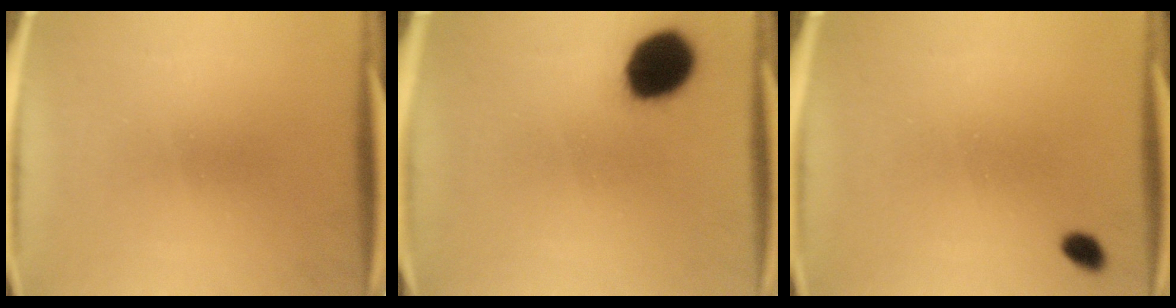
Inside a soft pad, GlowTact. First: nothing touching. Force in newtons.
{"total": 13.4}
{"total": 1.9}